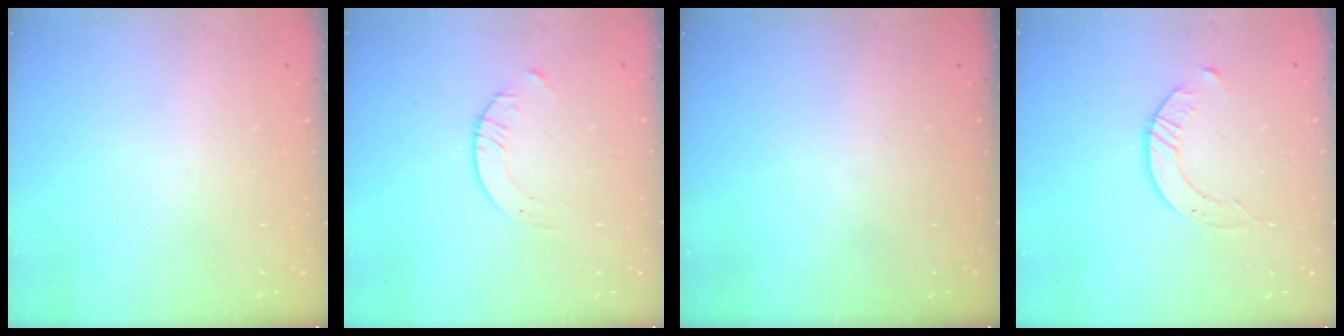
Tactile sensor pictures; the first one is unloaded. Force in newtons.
{"total": 1.7, "press": 1.7, "slide": 0.2}
{"total": 0.0}
{"total": 3.5, "press": 3.4, "slide": 0.4}